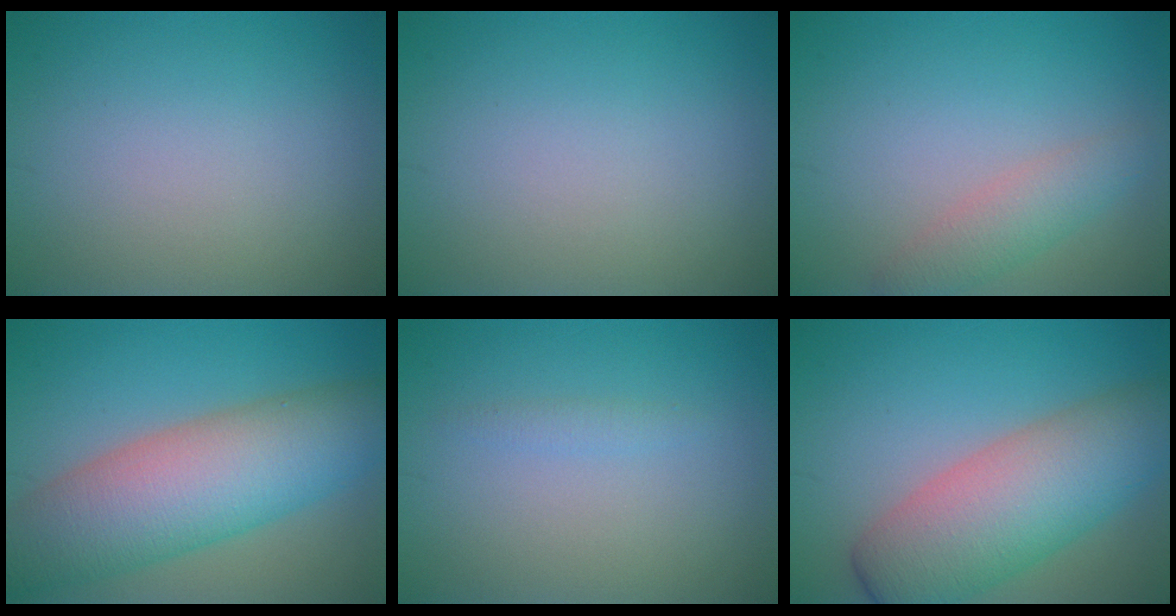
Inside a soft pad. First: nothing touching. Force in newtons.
{"total": 0.0}
{"total": 2.7, "press": 2.7, "slide": 0.0}
{"total": 10.6, "press": 10.6, "slide": 0.5}
{"total": 0.8, "press": 0.8, "slide": 0.1}
{"total": 9.2, "press": 9.2, "slide": 0.5}